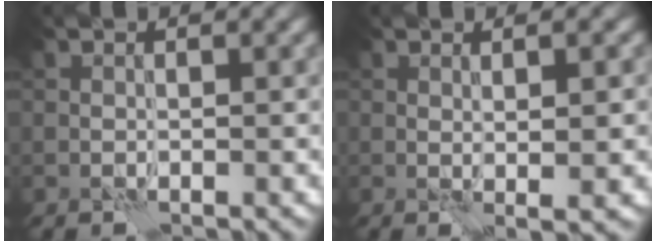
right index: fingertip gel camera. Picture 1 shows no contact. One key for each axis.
{"total": 3.2, "fx": 0.3, "fy": 0.6, "fz": 3.1, "tx": -0.045, "ty": 0.002, "tz": 0.005}